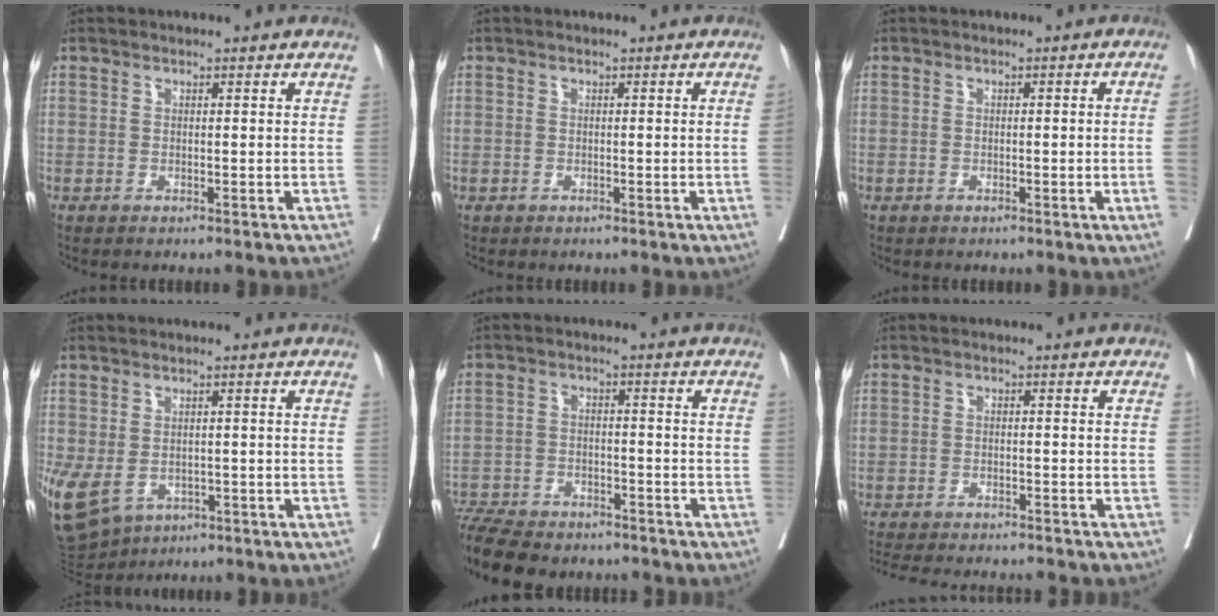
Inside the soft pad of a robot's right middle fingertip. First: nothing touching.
{"total": 0.5, "force": [-0.1, 0.0, 0.5], "torque": [-0.010, 0.003, 0.000]}
{"total": 2.2, "force": [-0.4, -0.2, 2.2], "torque": [-0.030, 0.005, -0.002]}
{"total": 19.8, "force": [-7.3, 14.8, 10.9], "torque": [-0.335, -0.039, -0.099]}
{"total": 13.7, "force": [-11.9, 4.3, 5.2], "torque": [-0.123, -0.007, -0.183]}
{"total": 14.5, "force": [-13.2, 1.8, 5.7], "torque": [-0.108, -0.027, -0.176]}